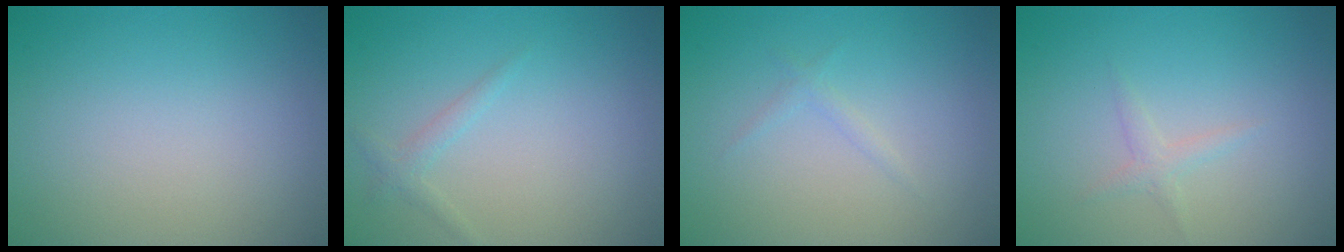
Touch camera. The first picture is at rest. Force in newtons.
{"total": 1.0, "press": 1.0, "slide": 0.2}
{"total": 0.8, "press": 0.8, "slide": 0.1}
{"total": 1.0, "press": 1.0, "slide": 0.0}